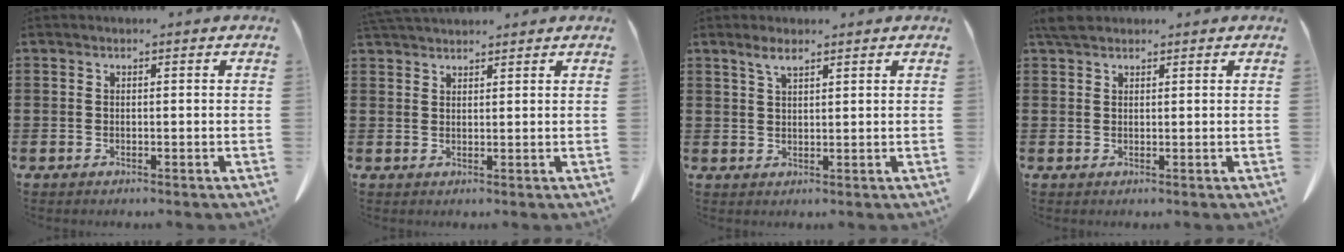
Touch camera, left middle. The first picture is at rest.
{"total": 2.5, "force": [2.5, 0.4, 0.5], "torque": [-0.017, -0.002, 0.048]}
{"total": 2.8, "force": [1.9, 0.7, 2.0], "torque": [-0.043, 0.002, 0.035]}
{"total": 2.6, "force": [2.0, 1.0, 1.2], "torque": [-0.030, 0.005, 0.039]}